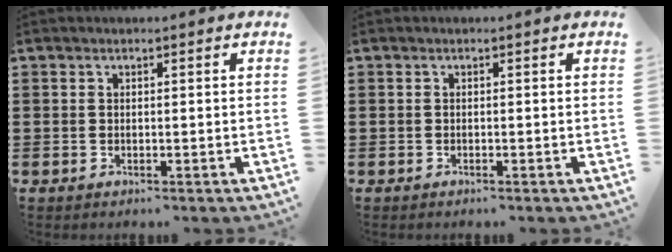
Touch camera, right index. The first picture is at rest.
{"total": 0.0}